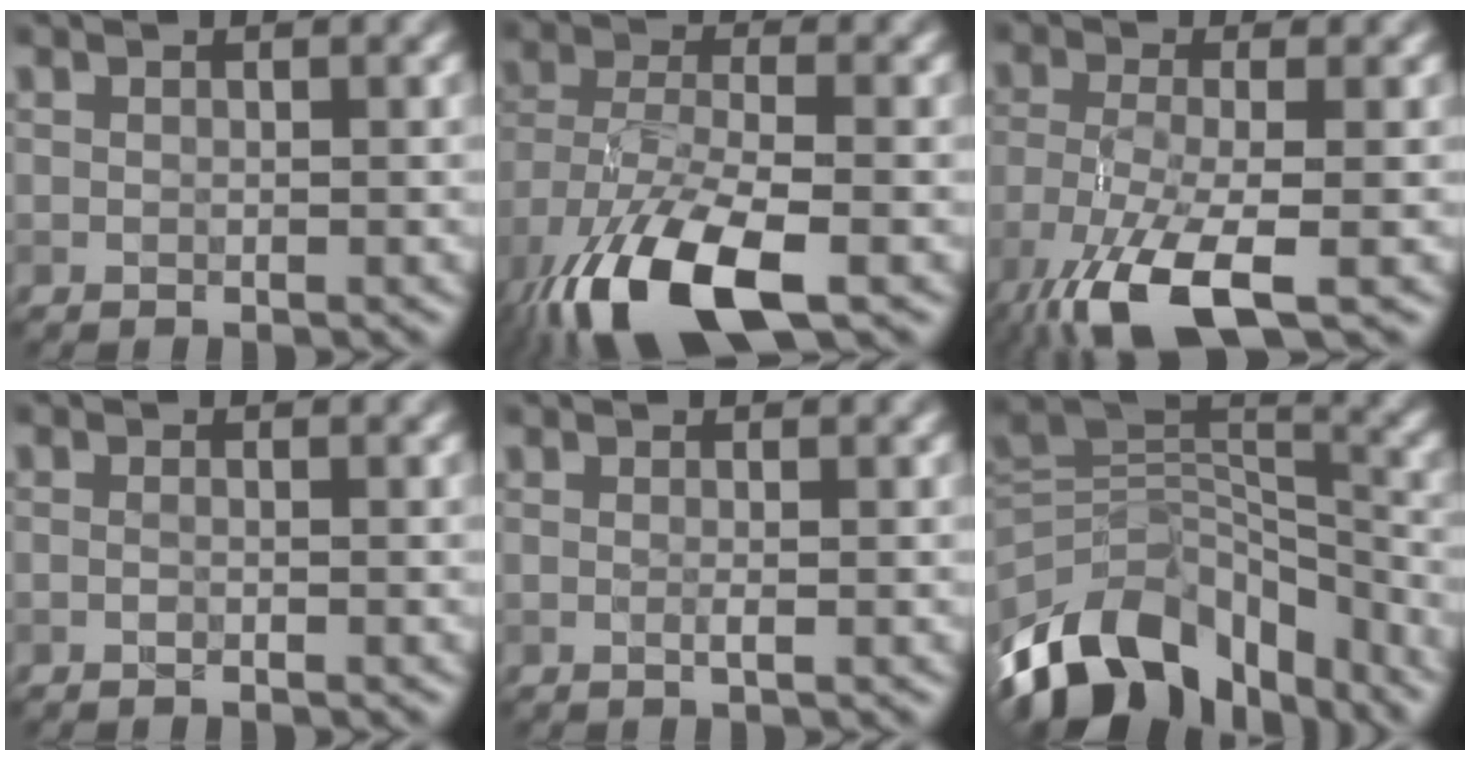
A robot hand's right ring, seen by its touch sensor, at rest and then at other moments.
{"total": 11.8, "force": [-6.6, 4.7, 8.6], "torque": [-0.184, -0.025, -0.124]}
{"total": 8.9, "force": [-5.4, 2.5, 6.6], "torque": [-0.148, -0.023, -0.107]}
{"total": 0.8, "force": [-0.2, 0.4, 0.7], "torque": [-0.003, -0.011, -0.011]}
{"total": 0.8, "force": [-0.1, 0.2, 0.8], "torque": [-0.013, -0.004, -0.004]}
{"total": 12.7, "force": [-7.4, 7.5, 7.2], "torque": [-0.149, 0.012, -0.130]}